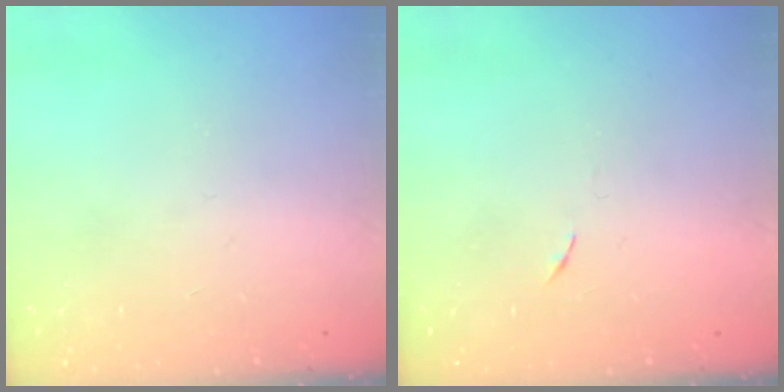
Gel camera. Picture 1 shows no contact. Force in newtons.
{"total": 3.7, "press": 3.6, "slide": 0.7}